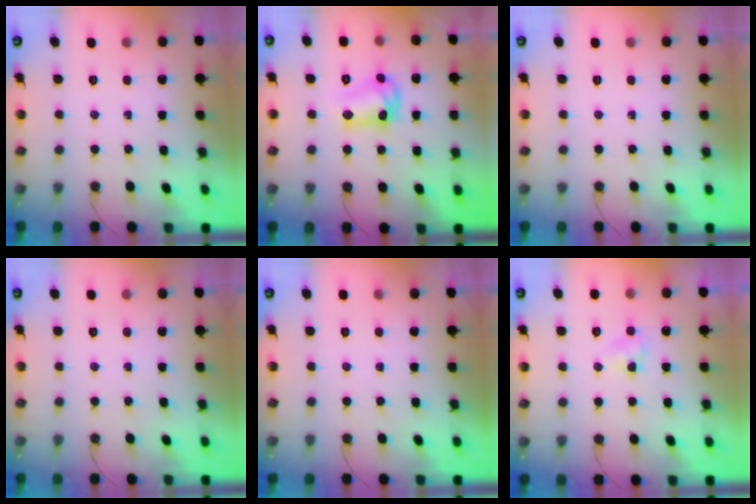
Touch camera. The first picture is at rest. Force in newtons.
{"total": 11.7, "press": 11.6, "slide": 0.7}
{"total": 0.0}
{"total": 0.0}
{"total": 0.0}
{"total": 4.0, "press": 3.9, "slide": 0.5}